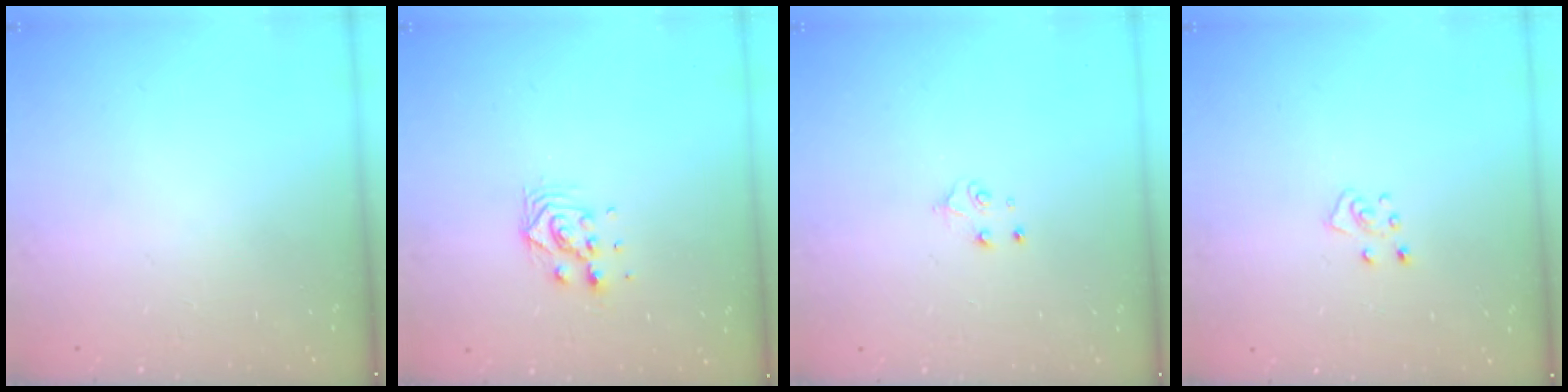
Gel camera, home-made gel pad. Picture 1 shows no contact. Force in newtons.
{"total": 7.0, "press": 7.0, "slide": 0.5}
{"total": 4.5, "press": 4.5, "slide": 0.6}
{"total": 4.2, "press": 4.2, "slide": 0.4}